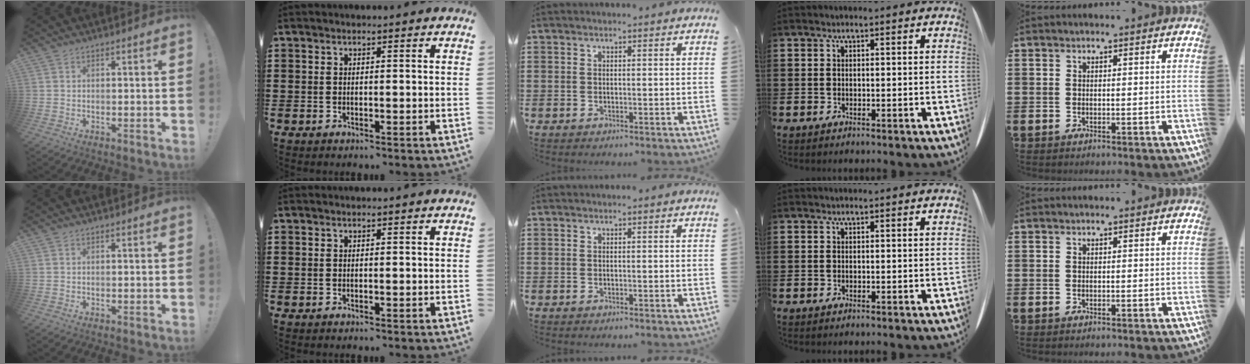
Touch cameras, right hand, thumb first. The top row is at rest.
{}